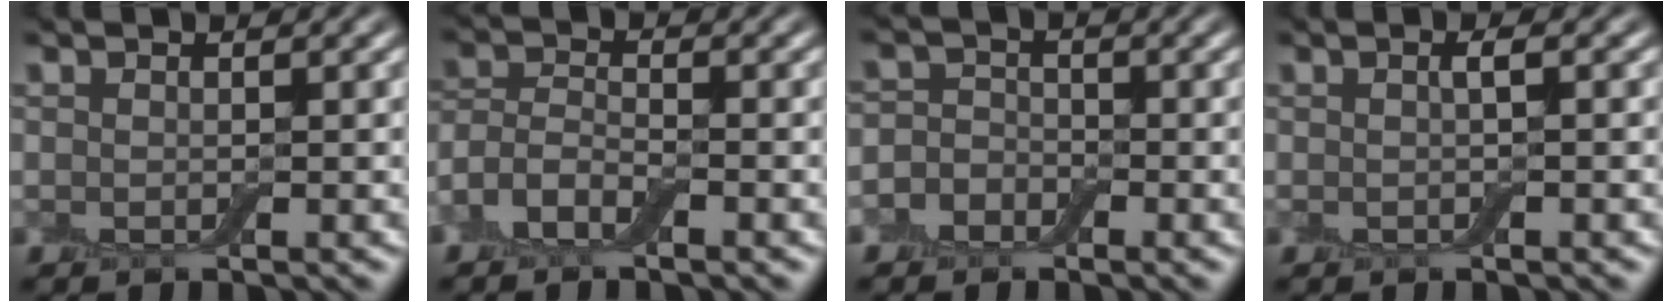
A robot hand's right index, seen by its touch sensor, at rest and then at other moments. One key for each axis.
{"total": 3.1, "fx": -2.1, "fy": 1.2, "fz": 1.9, "tx": -0.042, "ty": 0.003, "tz": -0.051}
{"total": 2.8, "fx": -1.4, "fy": 2.2, "fz": 1.0, "tx": 0.002, "ty": 0.007, "tz": -0.041}
{"total": 1.2, "fx": 0.1, "fy": 0.2, "fz": 1.2, "tx": -0.021, "ty": 0.003, "tz": -0.002}